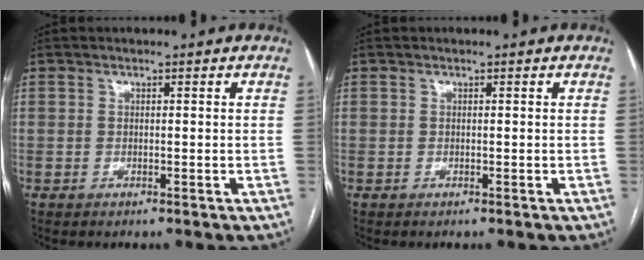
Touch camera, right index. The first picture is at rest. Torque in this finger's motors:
{"motor_torque": [0.00, 0.00, 0.01, 0.00]}